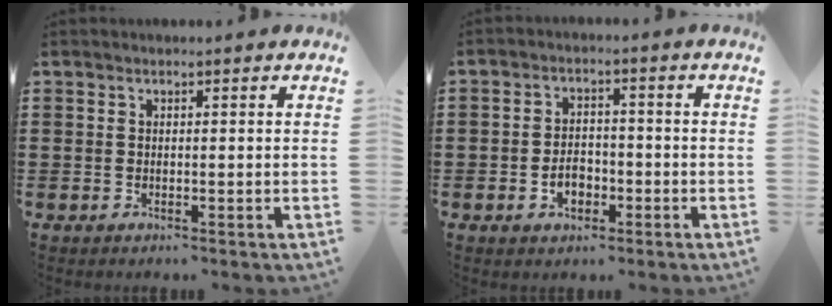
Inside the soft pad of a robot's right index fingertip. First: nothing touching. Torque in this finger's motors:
{"motor_torque": [1.06, 1.08, 0.11, 0.05]}